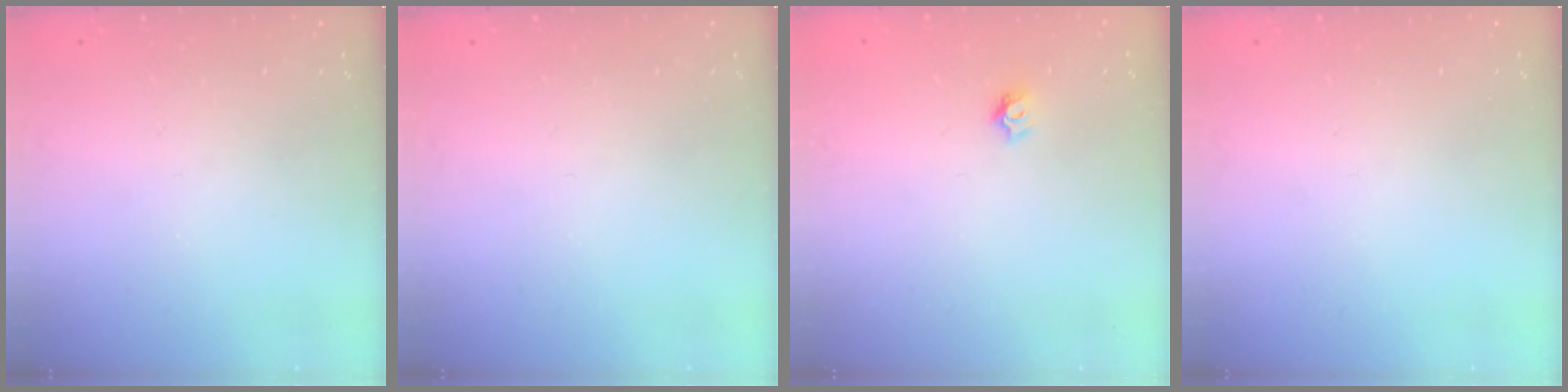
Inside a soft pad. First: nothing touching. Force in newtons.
{"total": 0.0}
{"total": 4.2, "press": 4.2, "slide": 0.4}
{"total": 0.0}